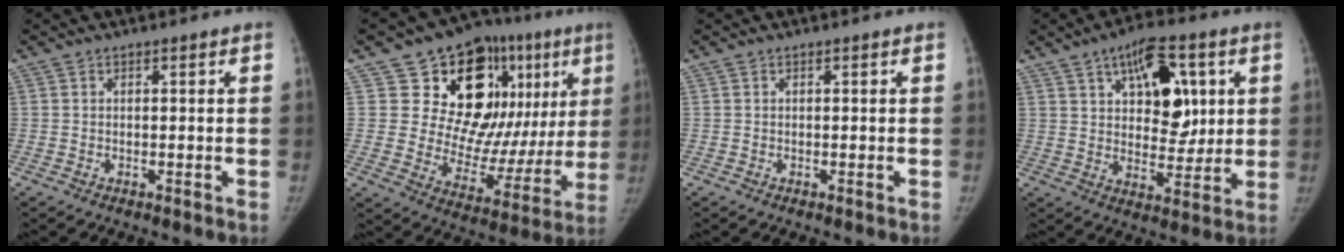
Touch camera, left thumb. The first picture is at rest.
{"total": 25.9, "force": [9.8, 14.8, 18.9], "torque": [-0.199, -0.010, 0.153]}
{"total": 0.0}
{"total": 14.4, "force": [5.3, 7.8, 10.9], "torque": [-0.117, -0.017, 0.083]}